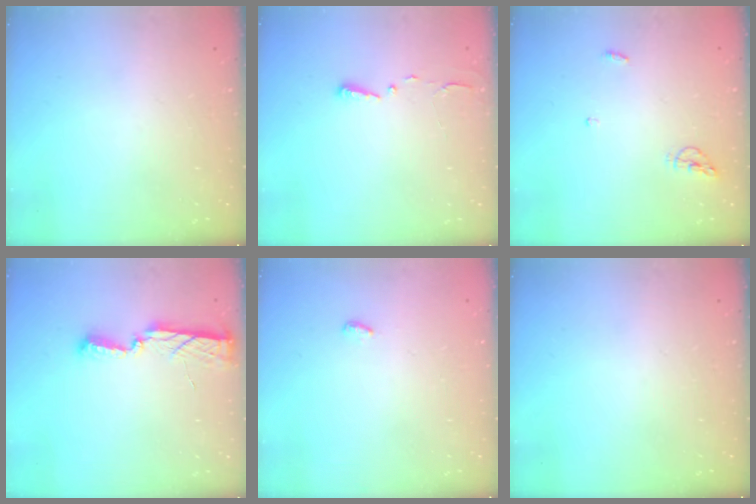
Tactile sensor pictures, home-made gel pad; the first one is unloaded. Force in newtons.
{"total": 2.7, "press": 2.7, "slide": 0.4}
{"total": 5.2, "press": 5.2, "slide": 0.7}
{"total": 8.1, "press": 8.0, "slide": 0.5}
{"total": 3.6, "press": 3.6, "slide": 0.4}
{"total": 0.0}